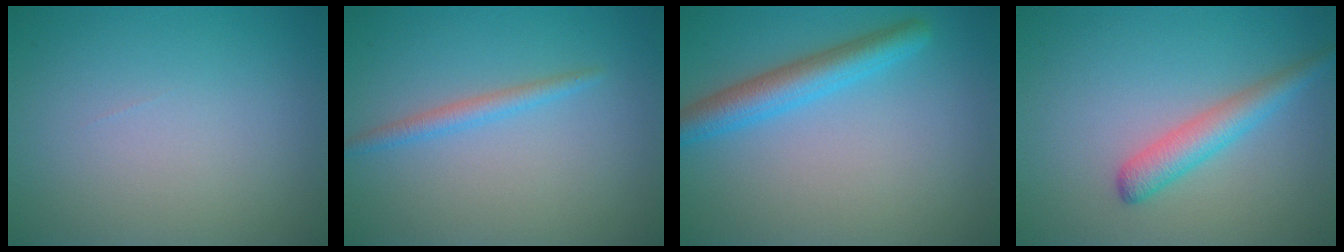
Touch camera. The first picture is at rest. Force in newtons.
{"total": 1.6, "press": 1.6, "slide": 0.1}
{"total": 3.9, "press": 3.9, "slide": 0.2}
{"total": 3.1, "press": 3.1, "slide": 0.1}